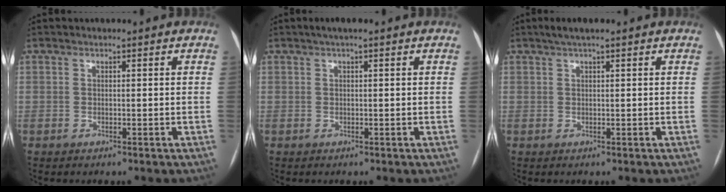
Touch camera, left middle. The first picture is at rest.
{"total": 2.1, "force": [1.3, 0.2, 1.6], "torque": [-0.028, 0.020, 0.019]}
{"total": 2.9, "force": [2.1, 0.2, 2.1], "torque": [-0.039, 0.021, 0.036]}